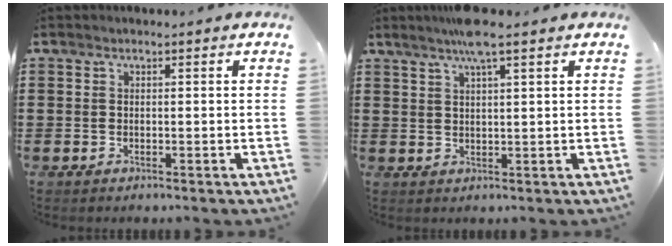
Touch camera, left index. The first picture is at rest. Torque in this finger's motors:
{"motor_torque": [1.52, -0.62, 0.55, 0.14]}